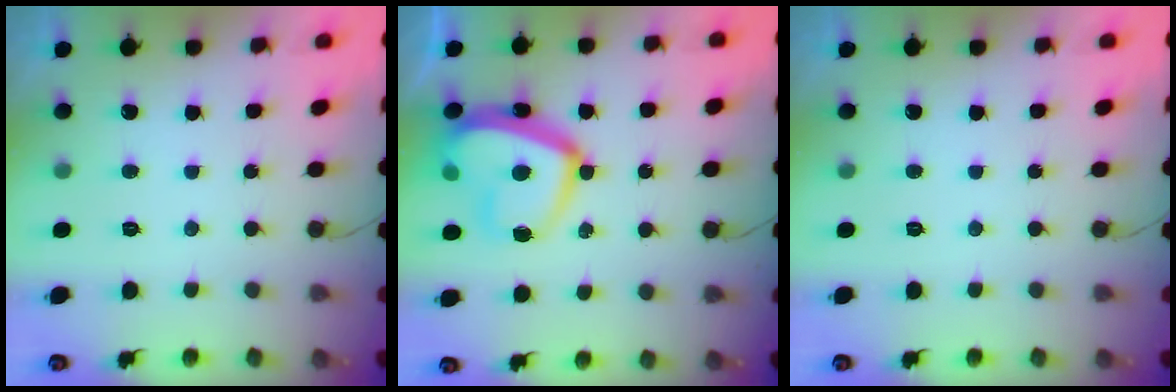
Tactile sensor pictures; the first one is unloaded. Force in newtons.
{"total": 17.1, "press": 17.1, "slide": 1.6}
{"total": 0.0}